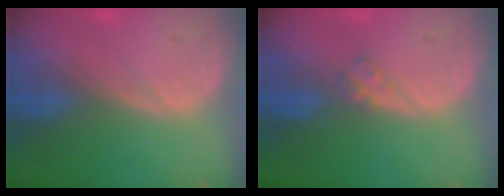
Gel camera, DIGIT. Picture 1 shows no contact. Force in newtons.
{"total": 1.6, "press": 1.6, "slide": 0.2}